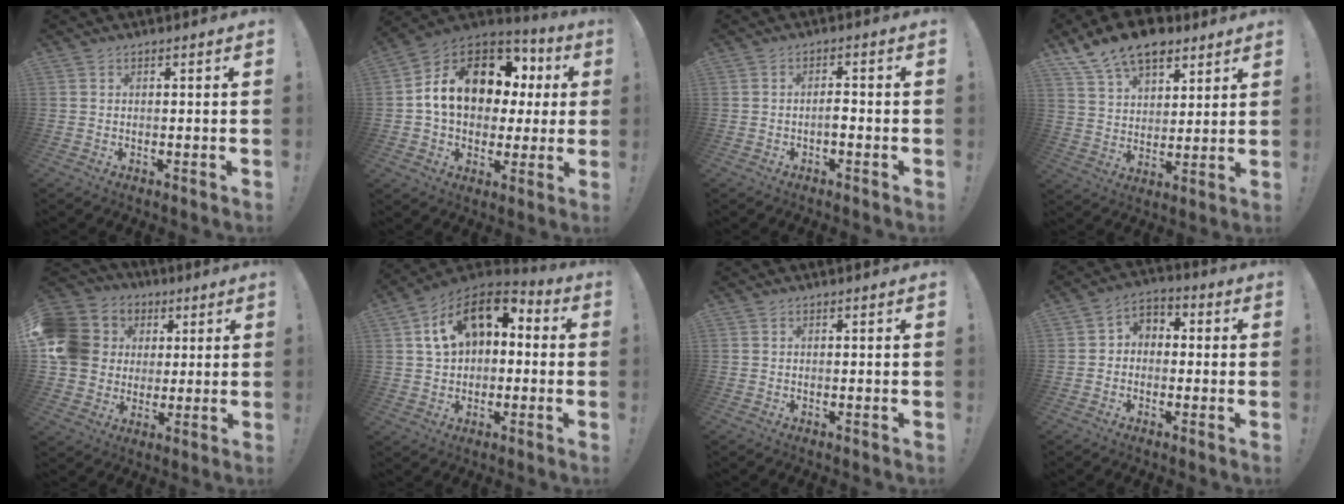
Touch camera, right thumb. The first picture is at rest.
{"total": 17.6, "force": [4.7, 12.7, 11.3], "torque": [-0.173, -0.009, 0.101]}
{"total": 2.4, "force": [-1.1, 0.9, 1.9], "torque": [-0.032, 0.005, -0.019]}
{"total": 13.2, "force": [9.5, 7.3, 5.6], "torque": [-0.097, -0.058, 0.177]}
{"total": 15.5, "force": [2.9, 13.7, 6.5], "torque": [-0.117, 0.004, 0.073]}
{"total": 15.7, "force": [5.4, 10.4, 10.5], "torque": [-0.162, -0.001, 0.101]}
{"total": 0.0}
{"total": 5.2, "force": [-2.2, 4.2, 2.0], "torque": [-0.044, 0.024, -0.038]}